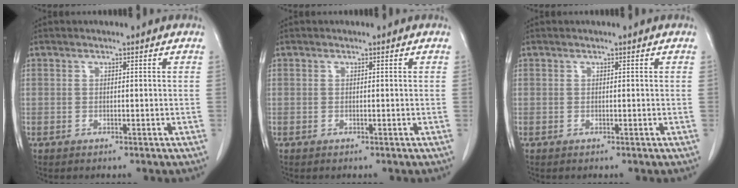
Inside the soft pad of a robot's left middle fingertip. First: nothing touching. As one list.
[{"total": 0.0}, {"total": 0.0}]